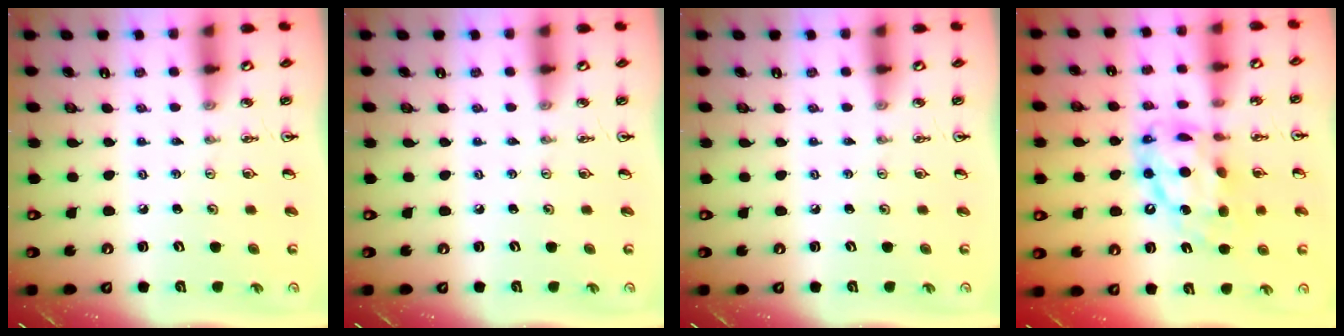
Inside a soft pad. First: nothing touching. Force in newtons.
{"total": 0.0}
{"total": 0.0}
{"total": 15.2, "press": 15.1, "slide": 1.4}